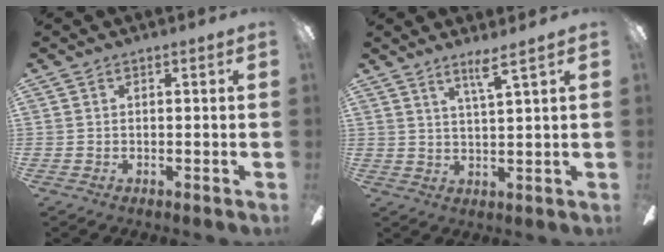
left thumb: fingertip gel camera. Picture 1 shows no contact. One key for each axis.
{"total": 4.8, "fx": 3.6, "fy": -0.3, "fz": 3.1, "tx": -0.063, "ty": -0.013, "tz": 0.058}